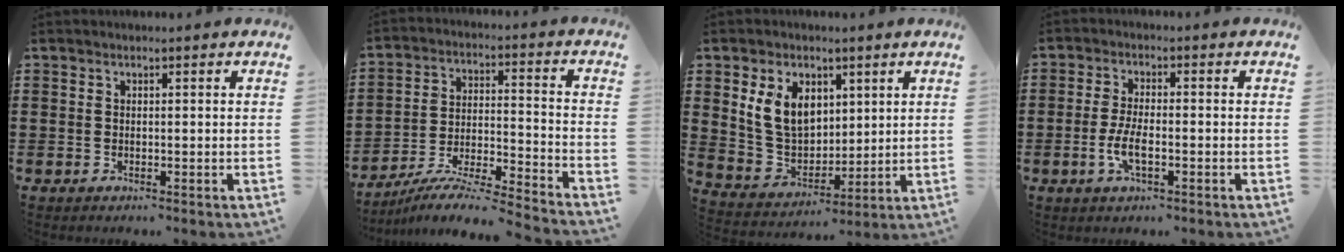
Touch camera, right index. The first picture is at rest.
{"total": 7.1, "force": [-6.6, -0.5, 2.3], "torque": [-0.048, -0.009, -0.137]}
{"total": 8.7, "force": [3.0, 6.3, 5.2], "torque": [-0.145, 0.011, 0.054]}
{"total": 4.4, "force": [-1.4, 1.4, 3.9], "torque": [-0.087, -0.004, -0.030]}